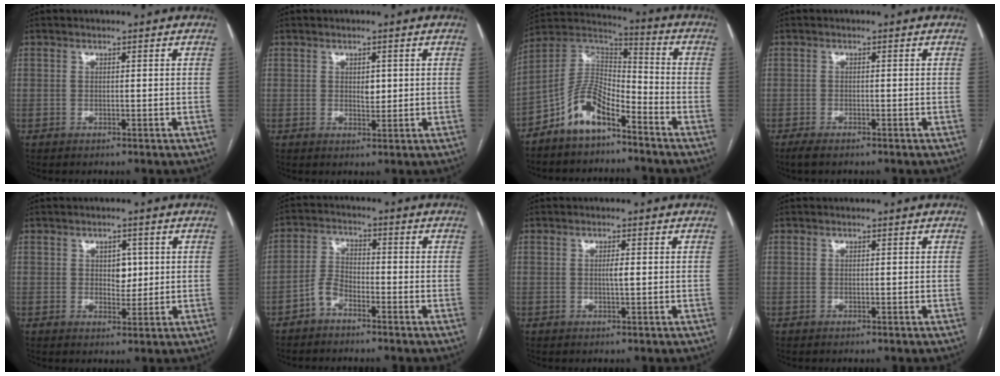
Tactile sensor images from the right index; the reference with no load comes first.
{"total": 2.6, "force": [0.7, 1.6, 2.0], "torque": [-0.025, -0.004, 0.012]}
{"total": 9.4, "force": [-6.1, 3.8, 6.0], "torque": [-0.126, 0.027, -0.119]}
{"total": 2.6, "force": [-2.0, 0.7, 1.5], "torque": [-0.029, -0.005, -0.030]}
{"total": 3.2, "force": [0.6, 2.1, 2.2], "torque": [-0.025, 0.001, 0.013]}
{"total": 3.7, "force": [-2.6, 1.7, 2.1], "torque": [-0.045, 0.010, -0.052]}
{"total": 1.3, "force": [0.0, 0.1, 1.3], "torque": [-0.026, 0.000, 0.001]}
{"total": 0.0}